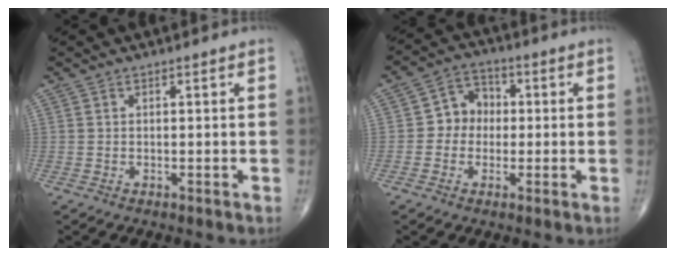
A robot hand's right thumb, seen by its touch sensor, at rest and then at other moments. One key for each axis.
{"total": 6.4, "fx": -0.3, "fy": 5.6, "fz": 3.0, "tx": -0.019, "ty": 0.021, "tz": -0.020}